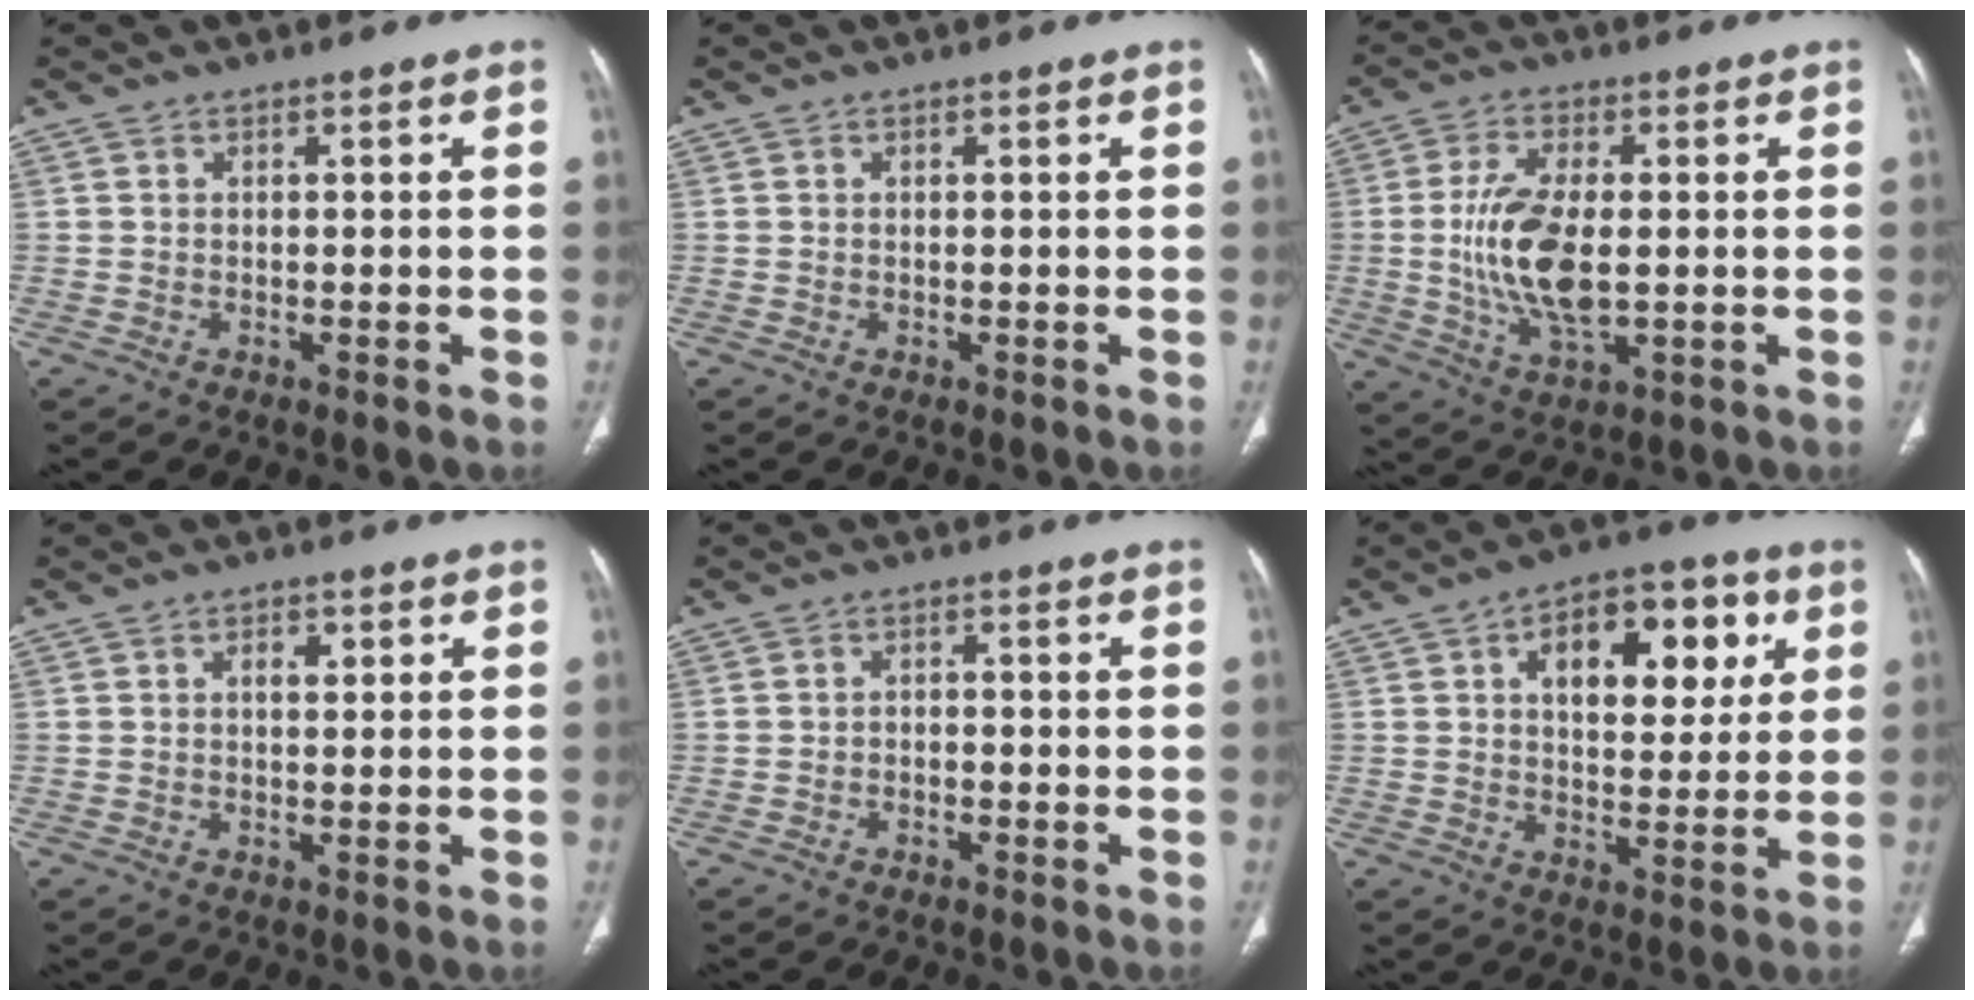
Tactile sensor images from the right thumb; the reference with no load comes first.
{"total": 0.0}
{"total": 12.8, "force": [-0.4, 5.9, 11.4], "torque": [-0.229, -0.008, -0.003]}
{"total": 2.4, "force": [0.9, 1.3, 1.8], "torque": [-0.022, -0.001, 0.011]}
{"total": 1.4, "force": [-0.6, 1.1, 0.7], "torque": [-0.005, 0.008, -0.011]}
{"total": 15.6, "force": [5.2, 8.6, 11.9], "torque": [-0.118, 0.003, 0.074]}